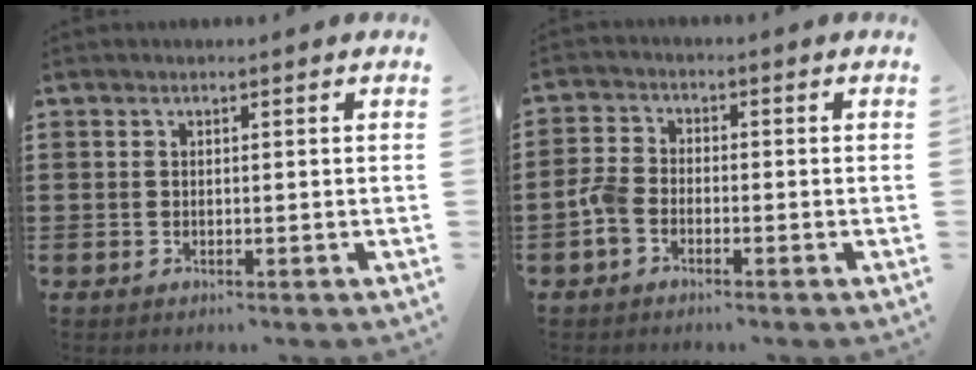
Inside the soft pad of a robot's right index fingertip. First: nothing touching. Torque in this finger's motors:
{"motor_torque": [0.85, -0.77, 0.43, 0.11]}